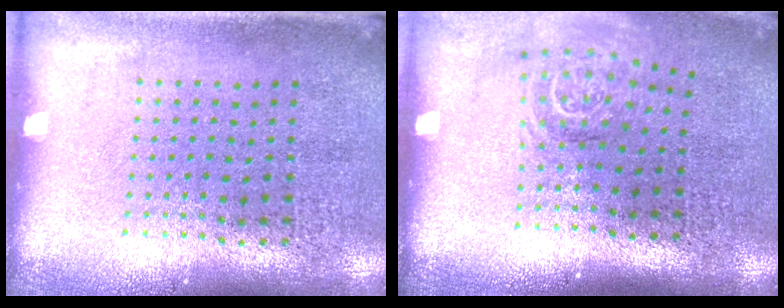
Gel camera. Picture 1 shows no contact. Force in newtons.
{"total": 1.7, "press": 1.1, "slide": 1.3}